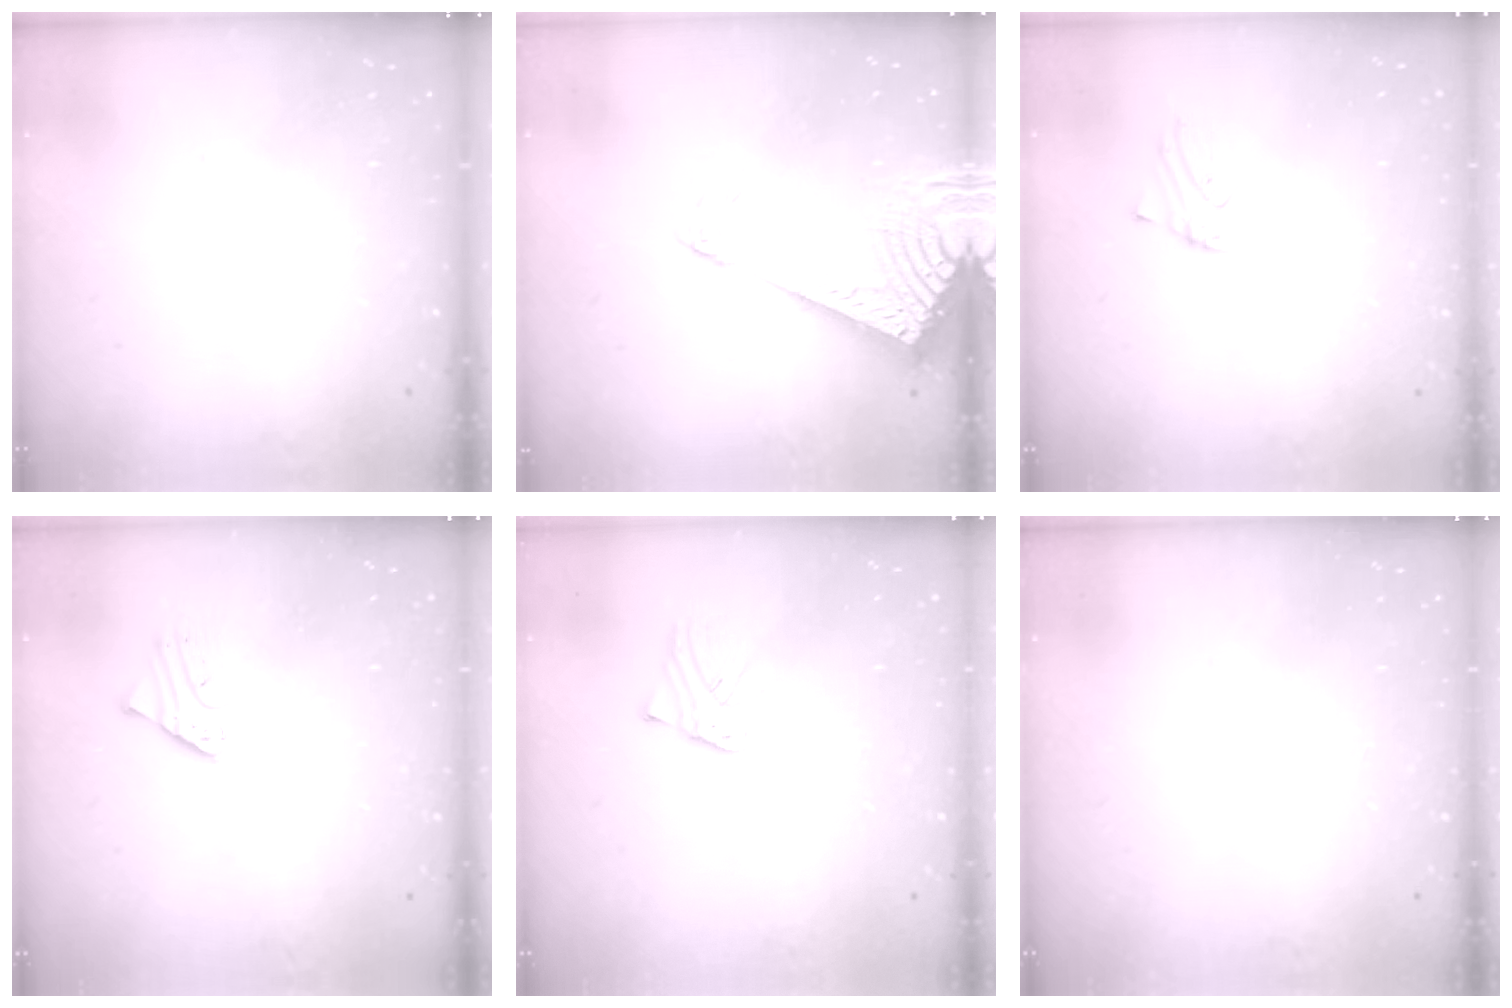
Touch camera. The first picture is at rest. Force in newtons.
{"total": 12.1, "press": 12.0, "slide": 1.5}
{"total": 0.0}
{"total": 2.3, "press": 2.3, "slide": 0.1}
{"total": 2.5, "press": 2.5, "slide": 0.2}
{"total": 3.0, "press": 3.0, "slide": 0.1}